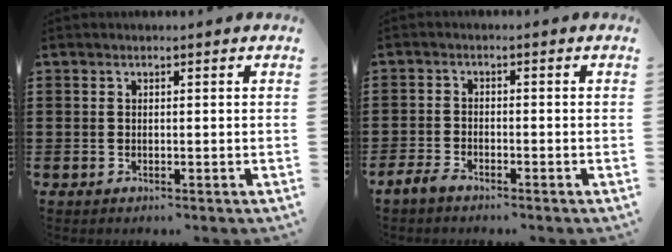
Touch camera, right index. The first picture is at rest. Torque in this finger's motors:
{"motor_torque": [2.14, 0.00, -0.02, 0.00]}